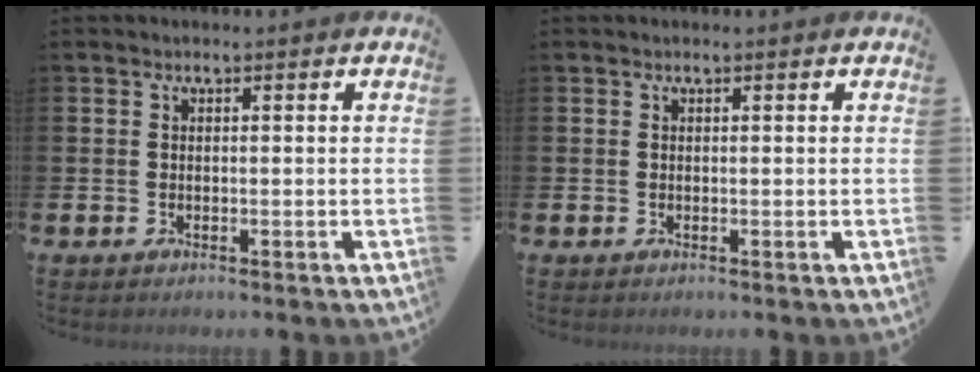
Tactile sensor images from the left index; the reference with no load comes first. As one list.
[{"total": 0.0}]